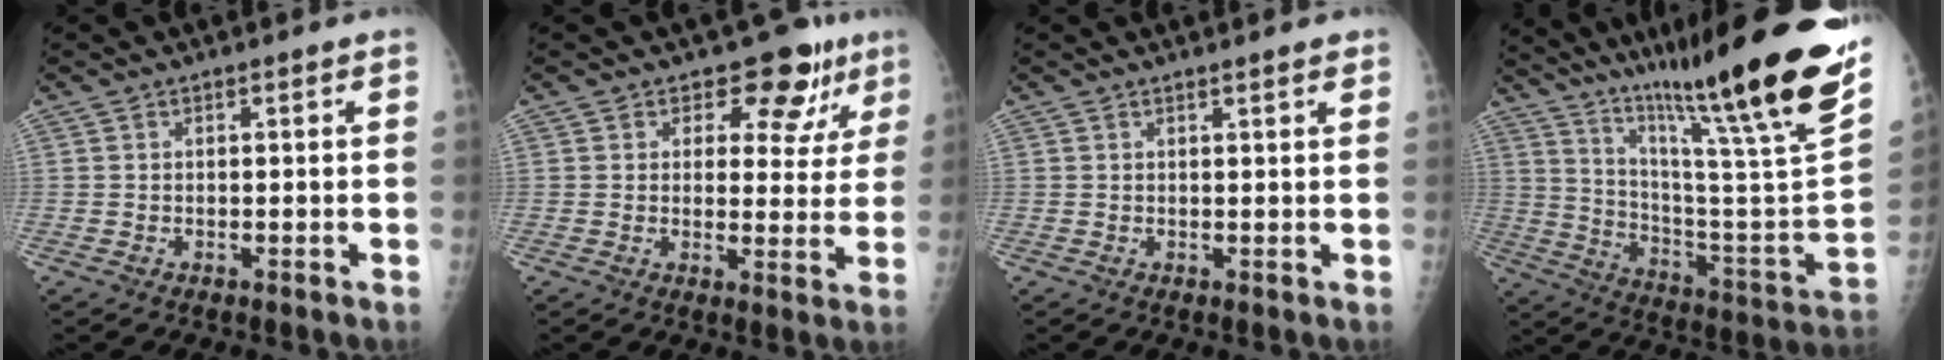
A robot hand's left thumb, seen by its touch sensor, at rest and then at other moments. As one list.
[{"total": 9.4, "force": [6.1, 6.0, 4.0], "torque": [-0.002, -0.029, 0.067]}, {"total": 1.6, "force": [1.3, 0.3, 0.8], "torque": [-0.007, -0.003, 0.016]}, {"total": 33.9, "force": [24.1, 2.8, 23.7], "torque": [-0.315, -0.124, 0.360]}]